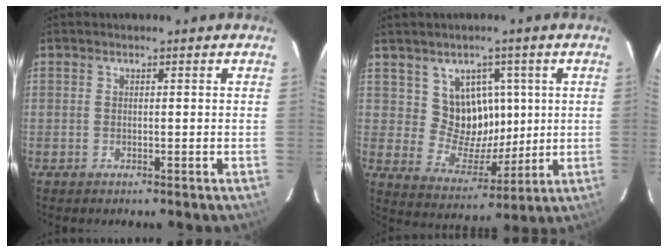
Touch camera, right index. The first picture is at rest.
{"total": 9.5, "force": [2.8, 8.3, 3.7], "torque": [-0.063, 0.004, 0.063]}